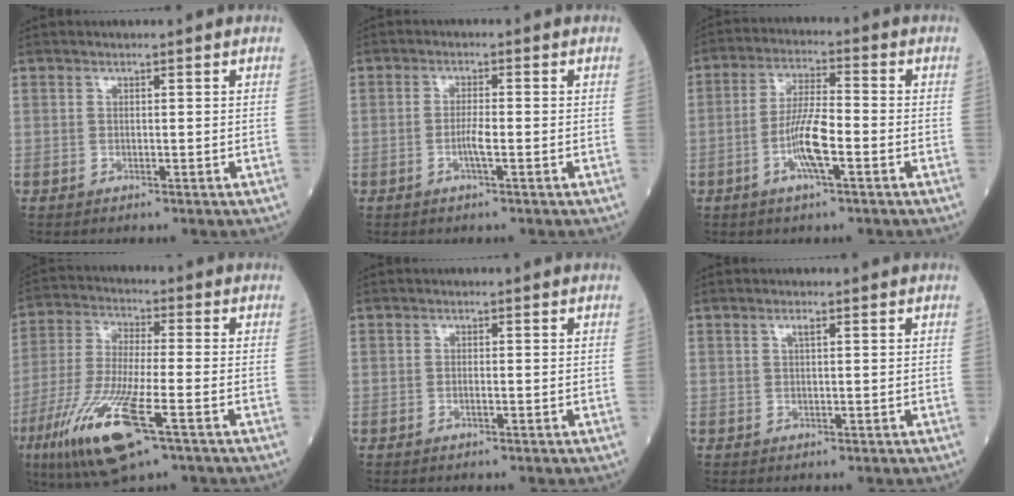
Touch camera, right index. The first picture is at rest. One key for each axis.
{"total": 2.4, "fx": -0.9, "fy": 0.1, "fz": 2.3, "tx": -0.046, "ty": -0.001, "tz": -0.019}
{"total": 7.7, "fx": -2.6, "fy": 1.0, "fz": 7.1, "tx": -0.140, "ty": 0.001, "tz": -0.053}
{"total": 15.4, "fx": -7.3, "fy": 2.3, "fz": 13.4, "tx": -0.287, "ty": -0.038, "tz": -0.130}
{"total": 0.5, "fx": -0.2, "fy": 0.0, "fz": 0.5, "tx": -0.011, "ty": -0.001, "tz": -0.003}
{"total": 0.9, "fx": 0.4, "fy": 0.0, "fz": 0.8, "tx": -0.018, "ty": 0.000, "tz": 0.008}